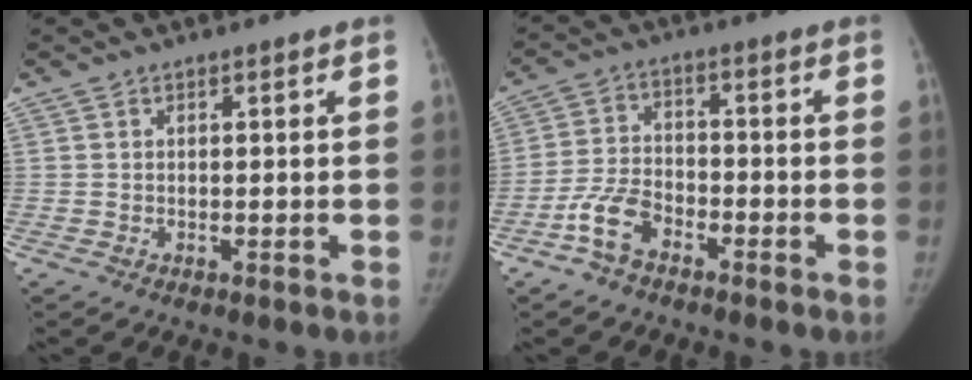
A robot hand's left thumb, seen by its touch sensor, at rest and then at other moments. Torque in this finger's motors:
{"motor_torque": [-0.30, 1.85, -0.08, 0.26, 0.24]}